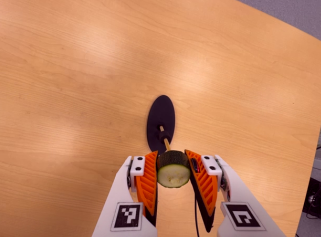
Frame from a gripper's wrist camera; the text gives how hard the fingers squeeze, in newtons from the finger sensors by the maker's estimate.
{"total": 11.1, "left": 10.8, "right": 11.4}